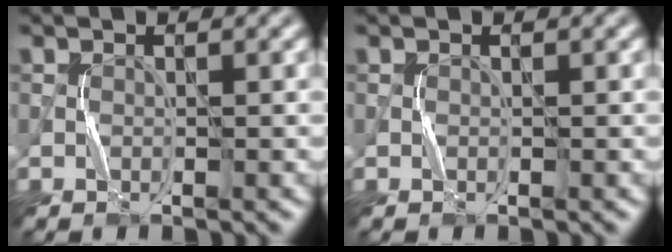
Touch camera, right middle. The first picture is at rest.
{"total": 0.0}